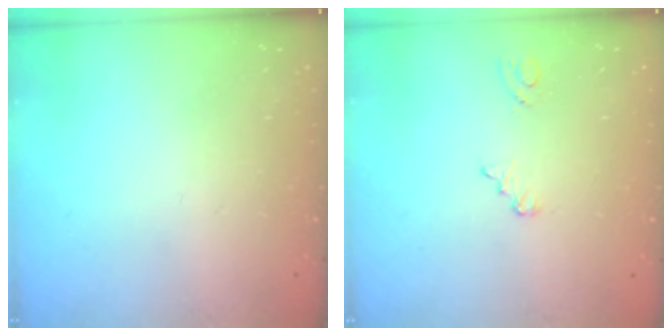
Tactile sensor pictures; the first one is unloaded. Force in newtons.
{"total": 2.7, "press": 2.7, "slide": 0.4}